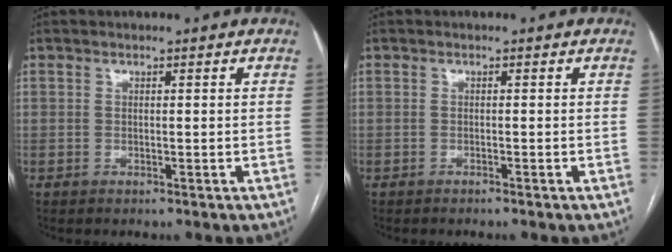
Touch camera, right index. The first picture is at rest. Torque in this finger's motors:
{"motor_torque": [-0.01, -0.01, -0.01, 0.01]}